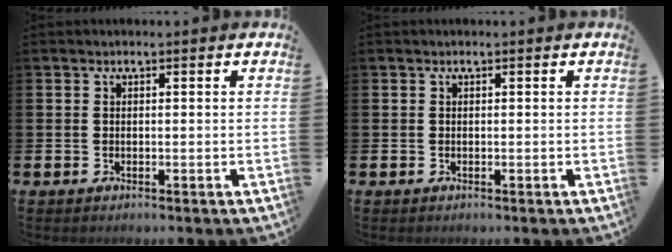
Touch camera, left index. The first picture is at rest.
{"total": 0.0}